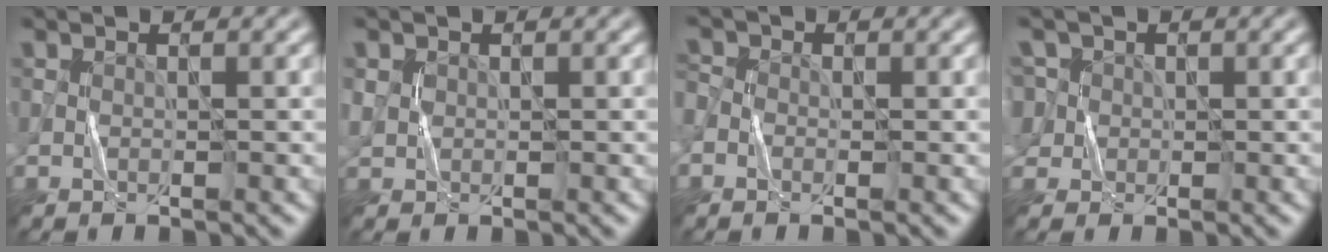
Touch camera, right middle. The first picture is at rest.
{"total": 1.1, "force": [0.3, 1.0, 0.4], "torque": [-0.008, 0.001, 0.007]}
{"total": 1.5, "force": [-0.6, 1.2, 0.5], "torque": [-0.014, 0.005, -0.020]}
{"total": 4.4, "force": [1.4, 3.8, 1.6], "torque": [-0.035, 0.025, 0.008]}